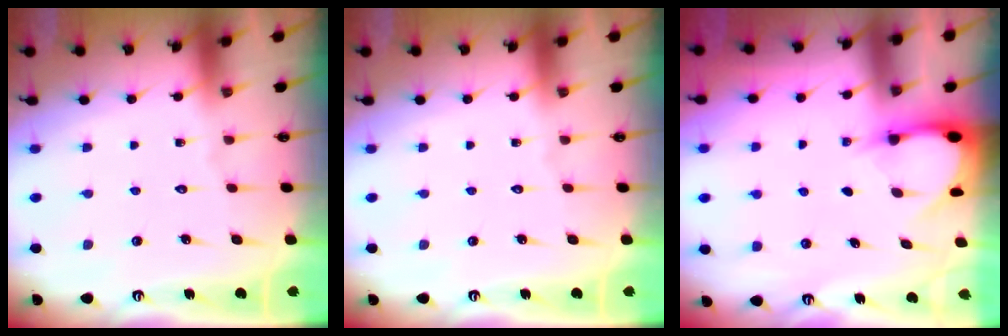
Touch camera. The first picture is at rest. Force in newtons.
{"total": 0.0}
{"total": 3.0, "press": 3.0, "slide": 0.3}